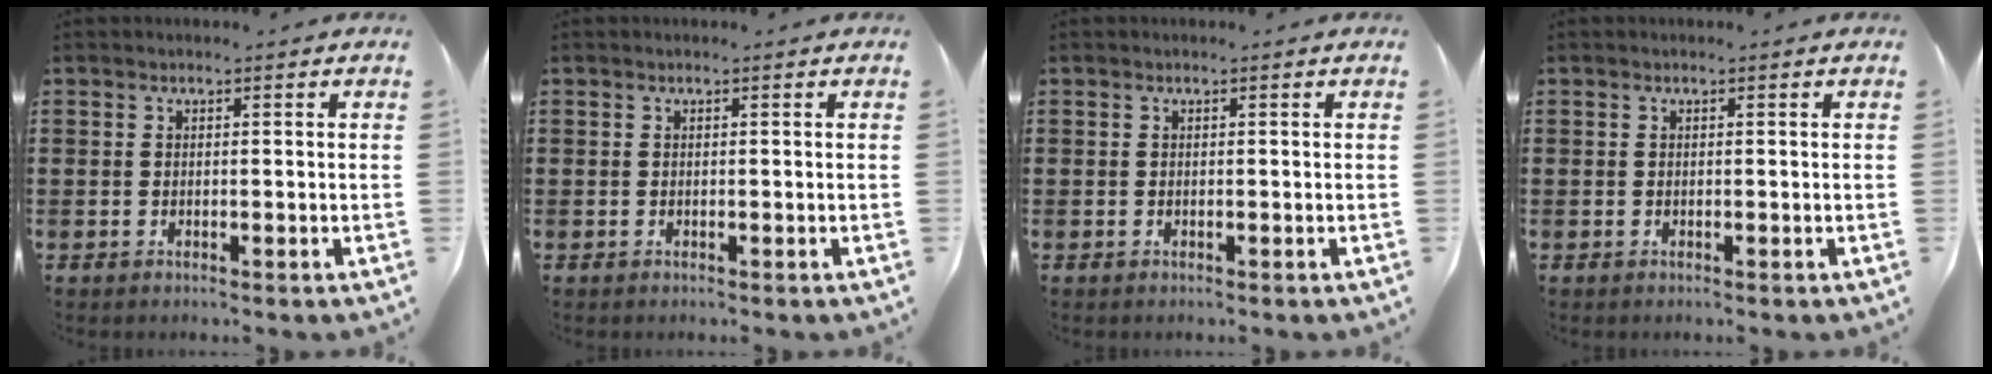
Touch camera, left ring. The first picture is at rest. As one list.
[{"total": 0.0}, {"total": 0.0}, {"total": 0.0}]